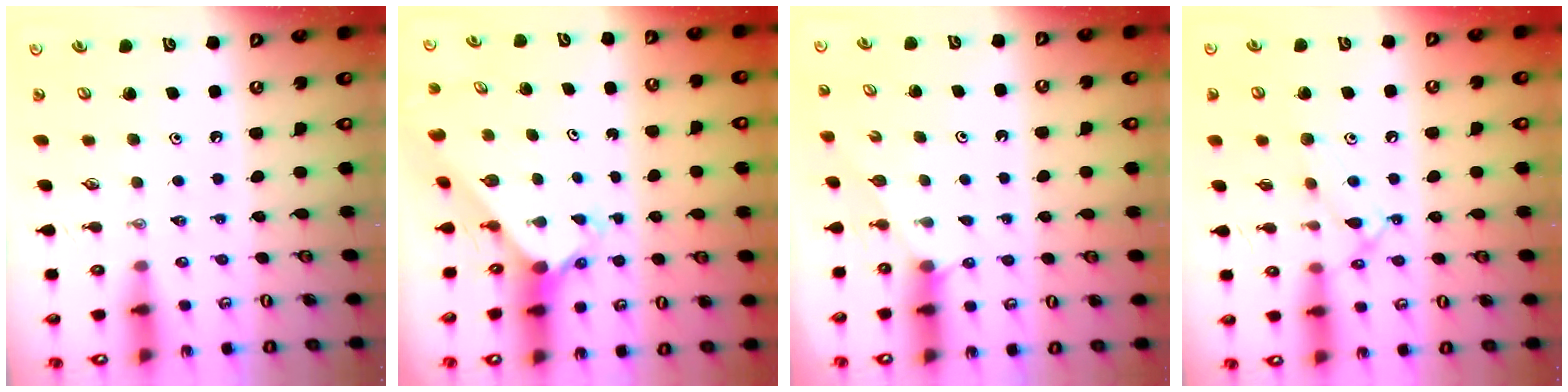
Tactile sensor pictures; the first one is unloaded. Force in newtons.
{"total": 2.4, "press": 2.4, "slide": 0.3}
{"total": 1.3, "press": 1.3, "slide": 0.3}
{"total": 11.5, "press": 11.5, "slide": 0.7}